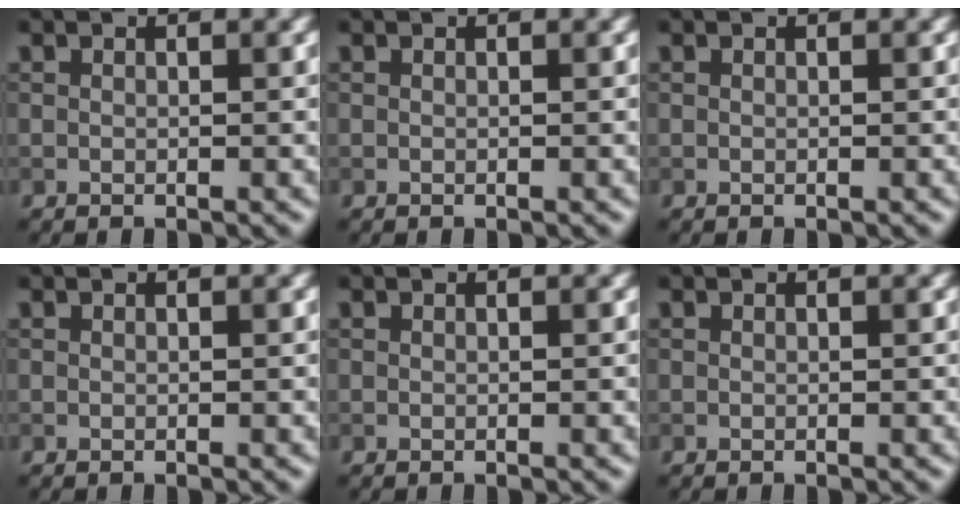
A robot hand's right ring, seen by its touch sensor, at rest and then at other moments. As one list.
[{"total": 0.0}, {"total": 0.0}, {"total": 0.0}, {"total": 0.0}, {"total": 0.0}]